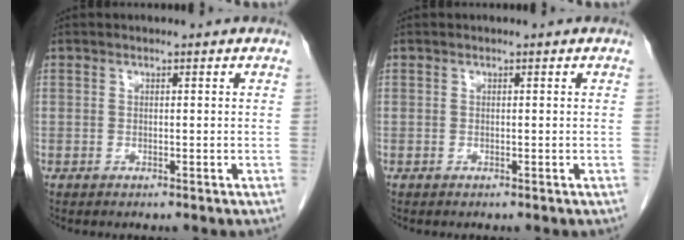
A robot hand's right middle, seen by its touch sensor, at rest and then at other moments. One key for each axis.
{"total": 0.0}